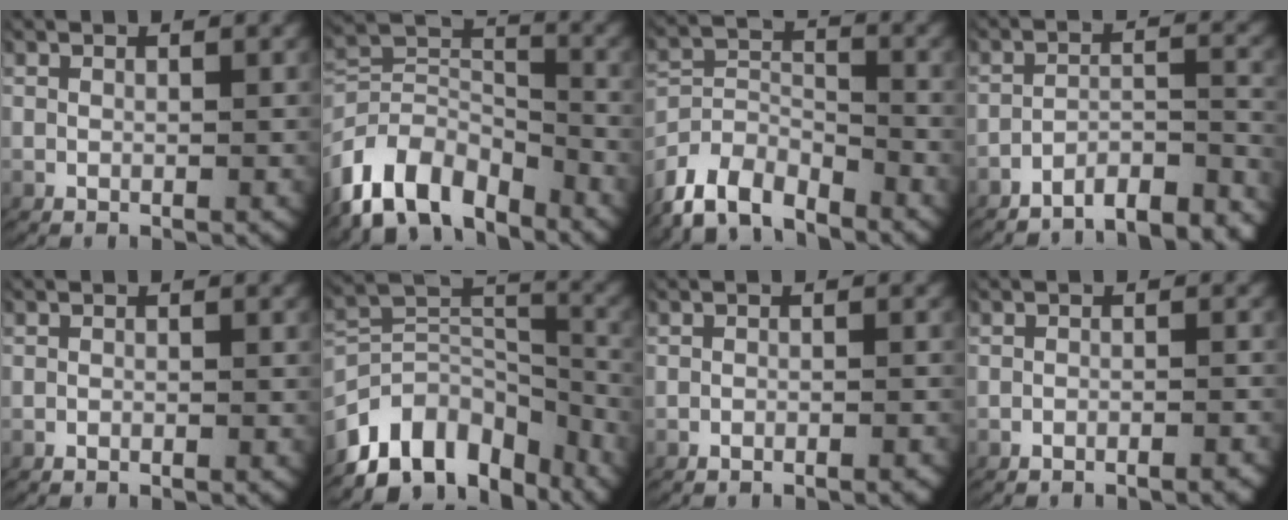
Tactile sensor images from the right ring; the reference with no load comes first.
{"total": 11.0, "force": [-5.8, 7.9, 5.1], "torque": [-0.095, -0.047, -0.089]}
{"total": 8.2, "force": [-4.9, 5.7, 3.1], "torque": [-0.077, -0.039, -0.079]}
{"total": 8.2, "force": [-7.8, 1.5, 1.8], "torque": [-0.015, -0.017, -0.122]}
{"total": 0.6, "force": [-0.6, -0.1, 0.0], "torque": [-0.006, -0.005, -0.008]}
{"total": 12.5, "force": [-5.9, 9.0, 6.5], "torque": [-0.118, -0.048, -0.086]}
{"total": 1.3, "force": [-1.2, 0.1, 0.4], "torque": [-0.007, -0.001, -0.021]}
{"total": 1.7, "force": [-1.6, 0.2, 0.5], "torque": [-0.006, -0.001, -0.029]}